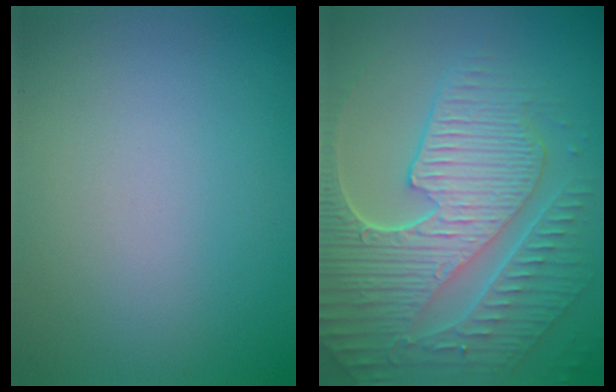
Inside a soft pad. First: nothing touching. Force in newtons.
{"total": 10.0, "press": 6.6, "slide": 7.5}